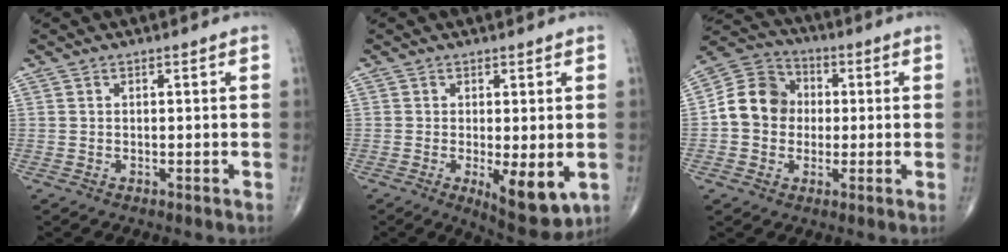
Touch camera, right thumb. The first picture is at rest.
{"total": 8.6, "force": [-2.0, 3.2, 7.8], "torque": [-0.107, -0.023, -0.023]}
{"total": 11.0, "force": [0.0, 9.6, 5.3], "torque": [-0.073, 0.029, -0.013]}